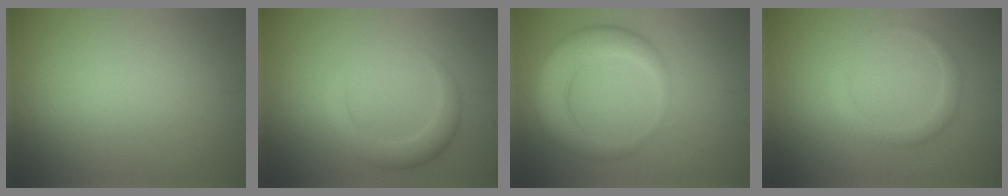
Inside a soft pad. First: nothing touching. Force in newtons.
{"total": 2.8, "press": 2.8, "slide": 0.2}
{"total": 5.7, "press": 5.7, "slide": 0.2}
{"total": 1.8, "press": 1.8, "slide": 0.1}